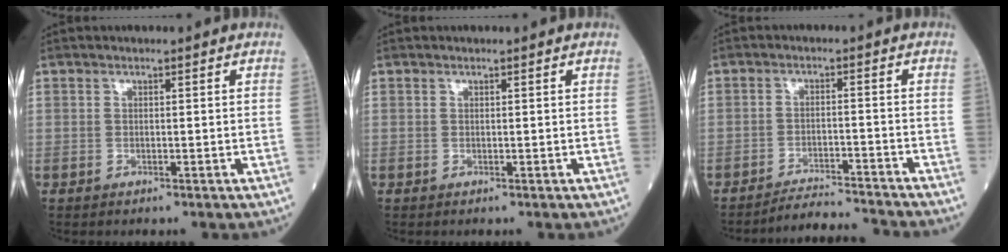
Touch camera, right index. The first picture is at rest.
{"total": 0.0}
{"total": 7.2, "force": [-7.0, -1.8, 0.2], "torque": [-0.002, -0.002, -0.117]}